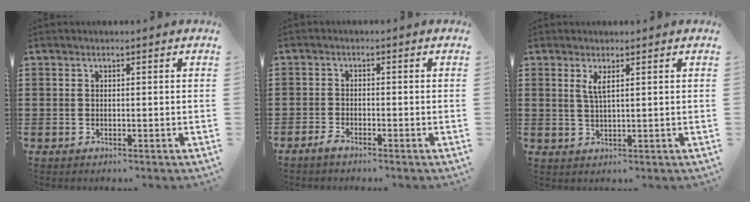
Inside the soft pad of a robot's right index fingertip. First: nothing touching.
{"total": 1.6, "force": [-1.4, 0.3, 0.5], "torque": [-0.019, -0.002, -0.031]}
{"total": 2.4, "force": [1.2, 0.5, 2.0], "torque": [-0.043, 0.001, 0.020]}